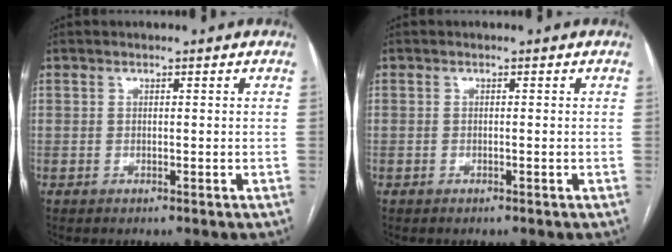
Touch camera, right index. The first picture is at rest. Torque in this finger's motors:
{"motor_torque": [-0.37, 0.25, 0.04, 0.01]}